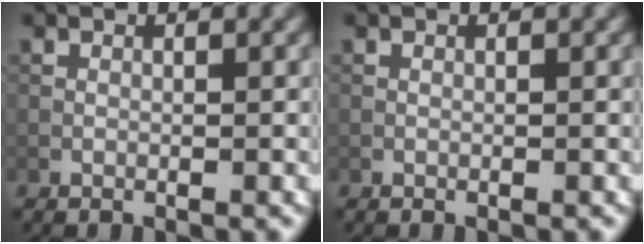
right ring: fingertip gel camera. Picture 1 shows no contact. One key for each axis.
{"total": 0.0}